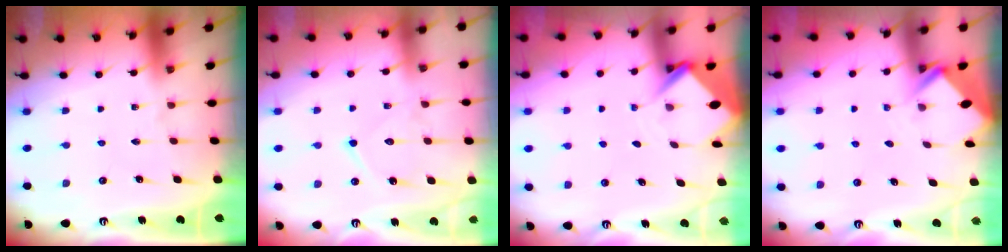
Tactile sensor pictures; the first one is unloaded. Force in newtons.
{"total": 10.5, "press": 10.5, "slide": 0.8}
{"total": 3.8, "press": 3.8, "slide": 0.2}
{"total": 2.7, "press": 2.7, "slide": 0.2}